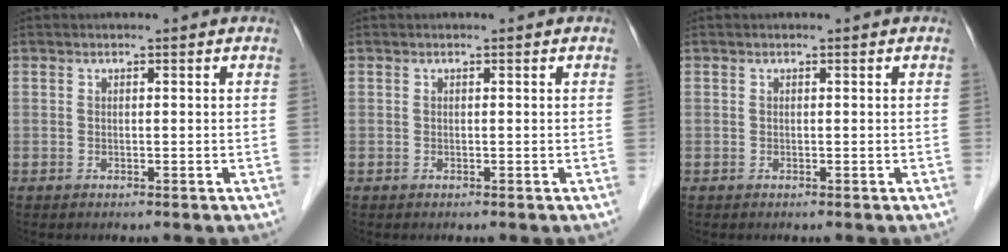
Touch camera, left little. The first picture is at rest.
{"total": 0.0}
{"total": 0.0}